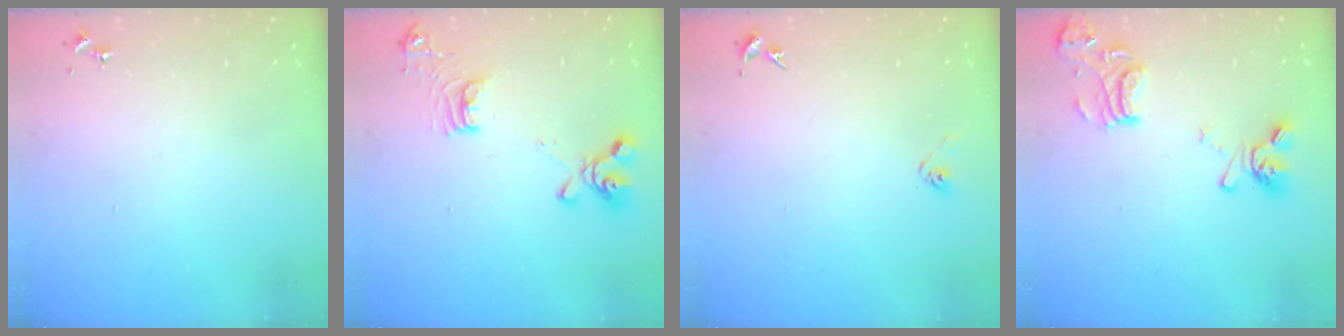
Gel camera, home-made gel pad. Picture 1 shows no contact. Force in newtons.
{"total": 14.5, "press": 14.4, "slide": 1.7}
{"total": 3.4, "press": 3.2, "slide": 1.2}
{"total": 14.4, "press": 14.2, "slide": 2.0}